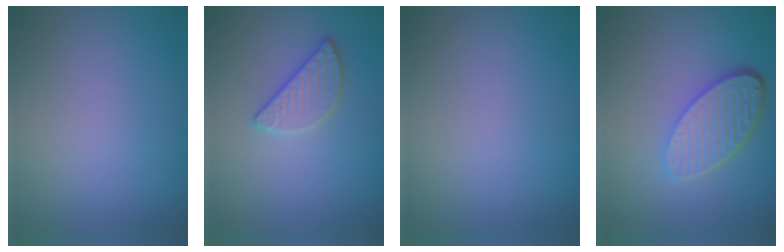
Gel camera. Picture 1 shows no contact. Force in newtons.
{"total": 2.5, "press": 2.3, "slide": 0.8}
{"total": 0.0}
{"total": 5.3, "press": 3.9, "slide": 3.6}